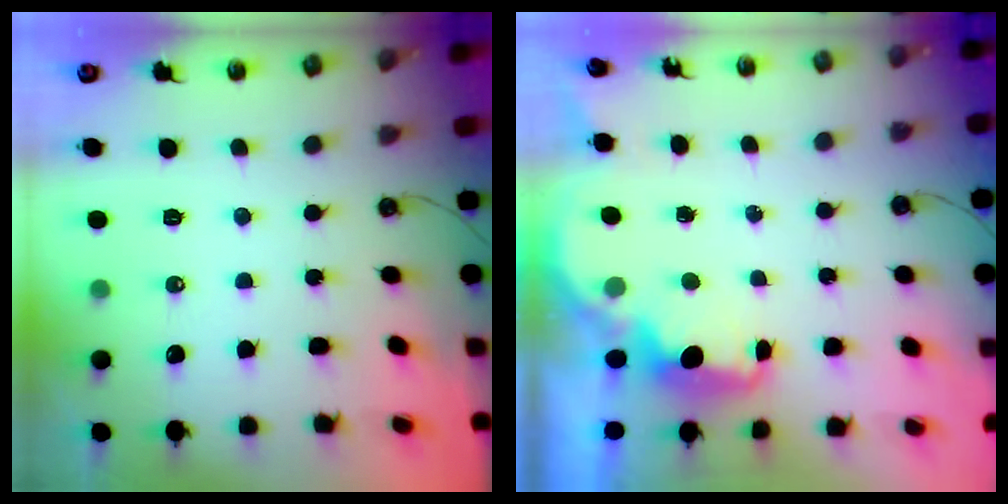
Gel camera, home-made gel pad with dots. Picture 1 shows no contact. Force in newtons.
{"total": 2.5, "press": 2.4, "slide": 0.8}